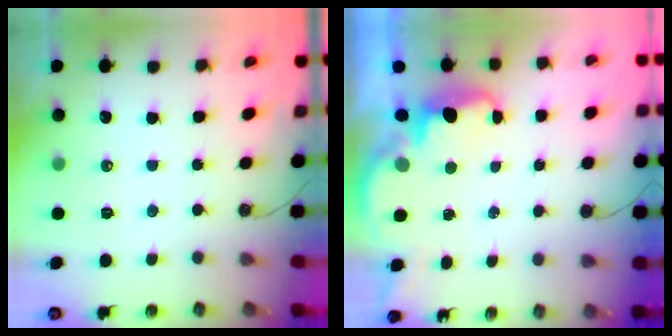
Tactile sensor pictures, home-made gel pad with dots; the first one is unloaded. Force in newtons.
{"total": 2.8, "press": 2.8, "slide": 0.6}